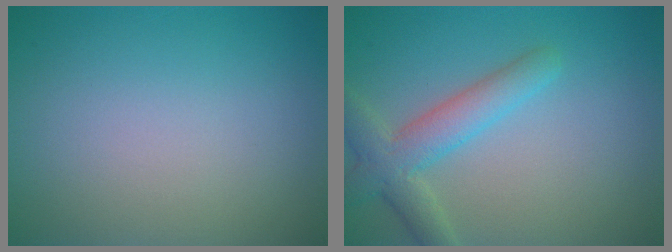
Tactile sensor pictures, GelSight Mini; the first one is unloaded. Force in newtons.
{"total": 4.0, "press": 4.0, "slide": 0.1}